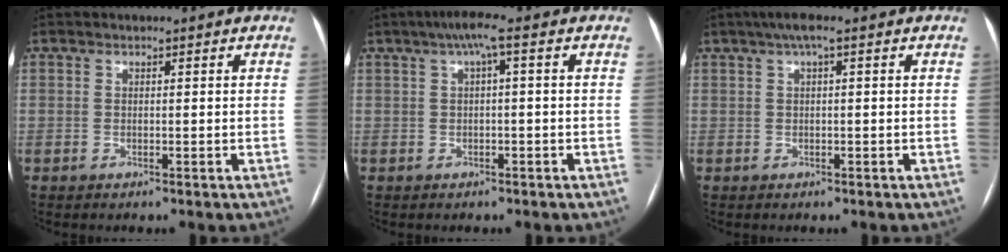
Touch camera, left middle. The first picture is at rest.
{"total": 3.5, "force": [1.0, 0.2, 3.3], "torque": [-0.055, 0.019, 0.017]}
{"total": 2.7, "force": [1.3, 0.2, 2.4], "torque": [-0.046, 0.019, 0.023]}